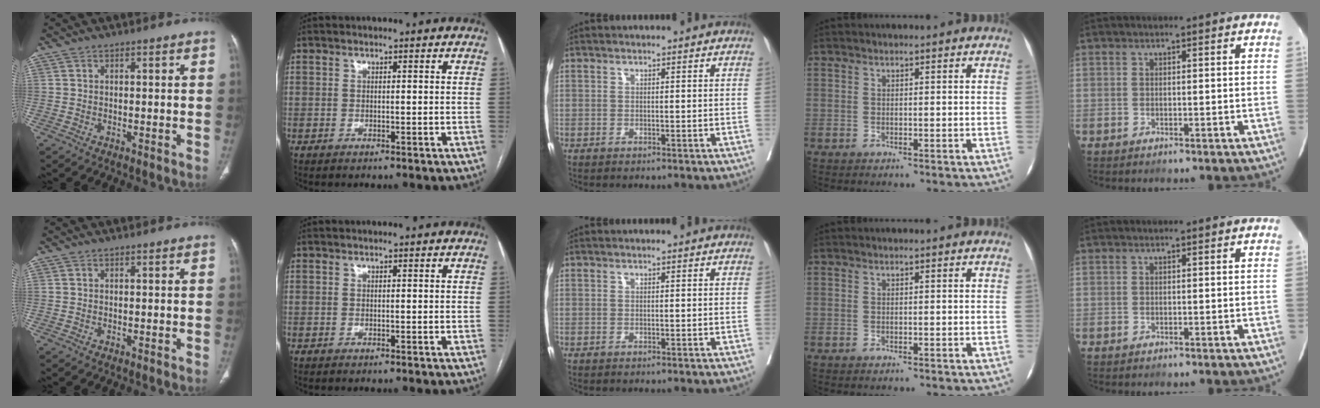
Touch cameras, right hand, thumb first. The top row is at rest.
{}